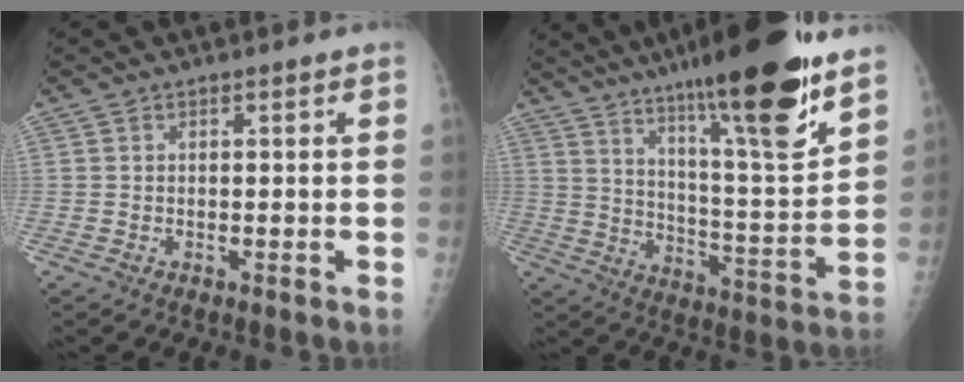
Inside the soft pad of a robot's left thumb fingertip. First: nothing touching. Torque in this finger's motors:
{"motor_torque": [2.62, 1.18, 1.49, -1.28, 0.47]}